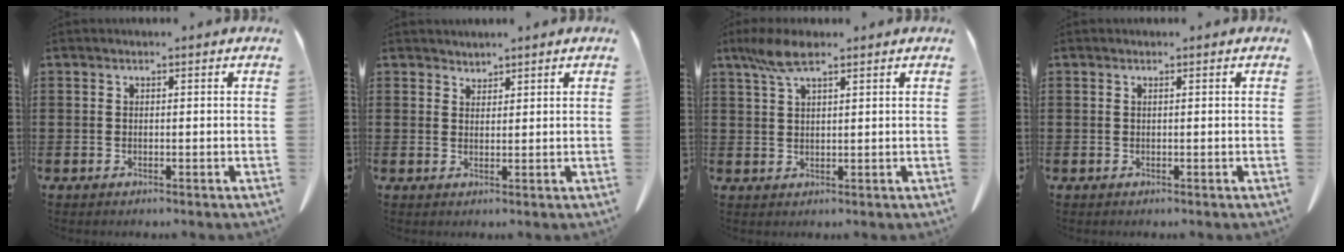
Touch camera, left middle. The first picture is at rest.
{"total": 1.6, "force": [1.6, 0.2, -0.2], "torque": [0.000, 0.001, 0.031]}
{"total": 5.2, "force": [3.0, 1.4, 4.0], "torque": [-0.092, 0.001, 0.053]}
{"total": 0.0}